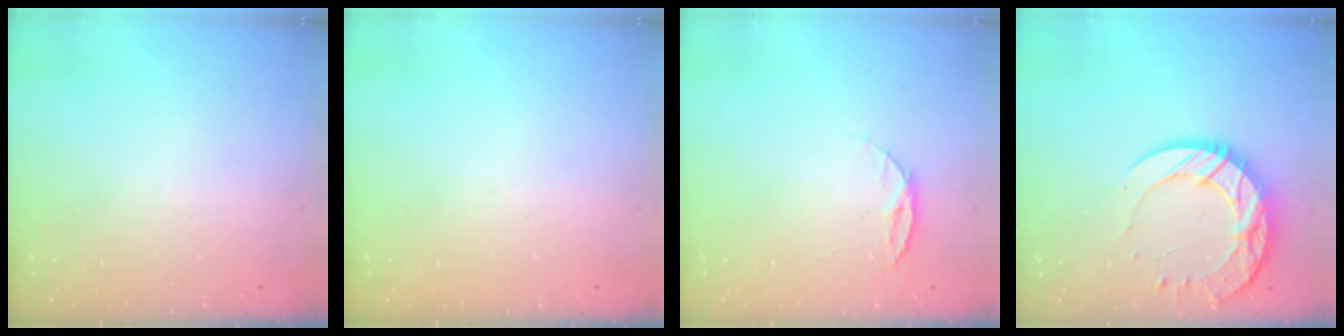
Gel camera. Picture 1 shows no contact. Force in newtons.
{"total": 0.0}
{"total": 6.6, "press": 6.5, "slide": 0.7}
{"total": 16.1, "press": 16.0, "slide": 1.2}